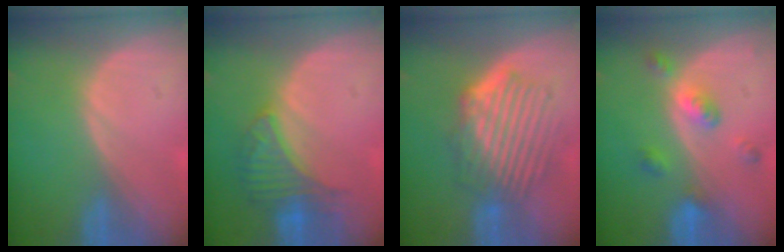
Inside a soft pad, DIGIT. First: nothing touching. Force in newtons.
{"total": 6.6, "press": 6.2, "slide": 2.2}
{"total": 9.4, "press": 8.3, "slide": 4.6}
{"total": 5.3, "press": 4.6, "slide": 2.6}